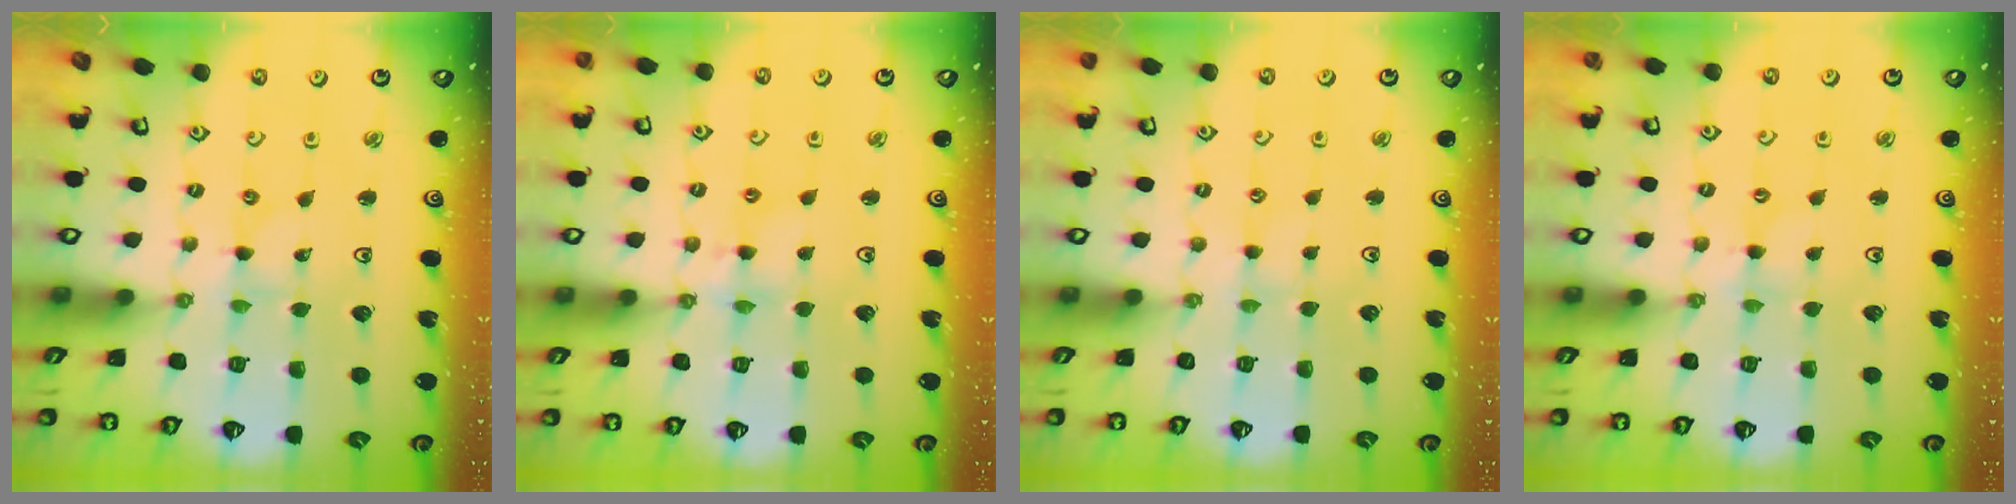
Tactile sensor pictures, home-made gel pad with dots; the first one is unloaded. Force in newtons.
{"total": 5.2, "press": 5.2, "slide": 0.4}
{"total": 1.3, "press": 1.3, "slide": 0.4}
{"total": 1.7, "press": 1.6, "slide": 0.3}